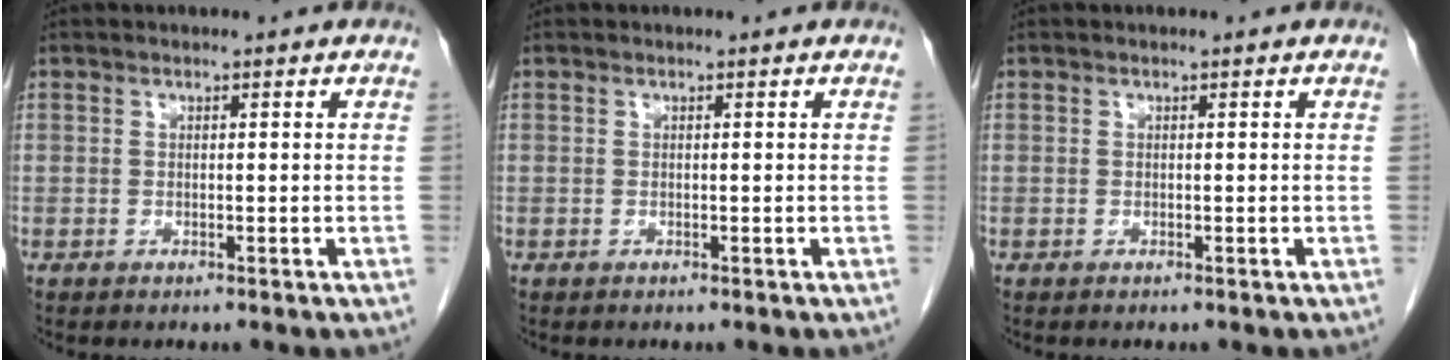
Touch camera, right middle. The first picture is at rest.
{"total": 0.0}
{"total": 0.0}